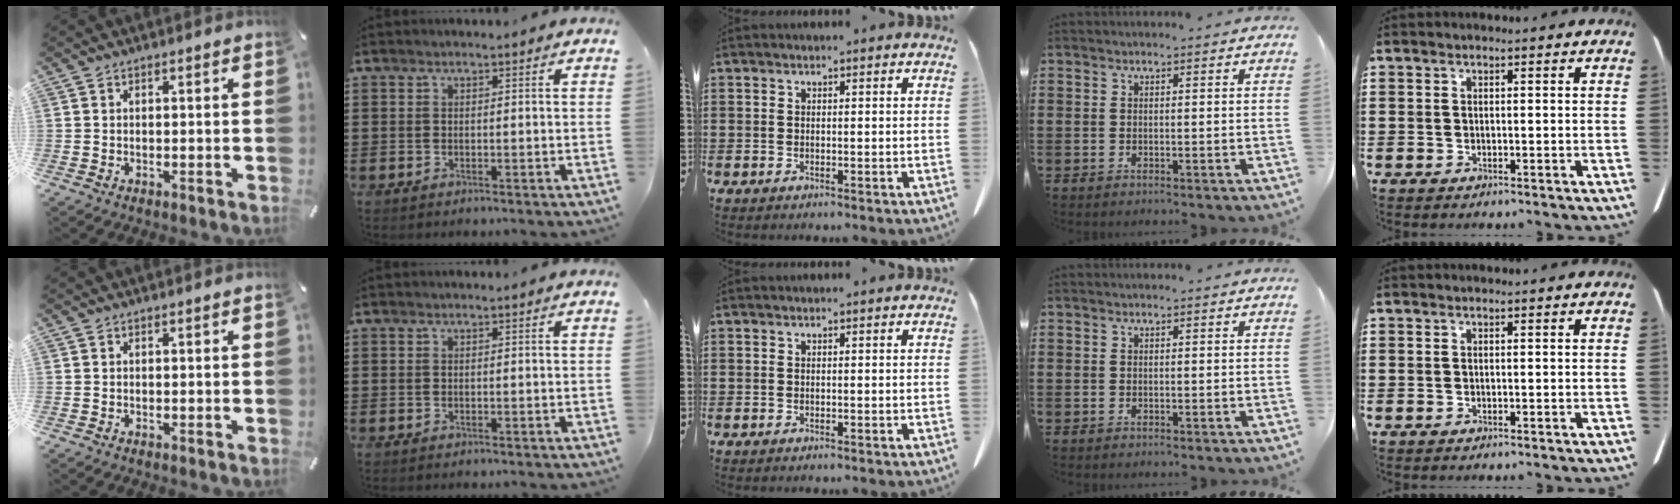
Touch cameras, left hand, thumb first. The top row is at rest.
{}